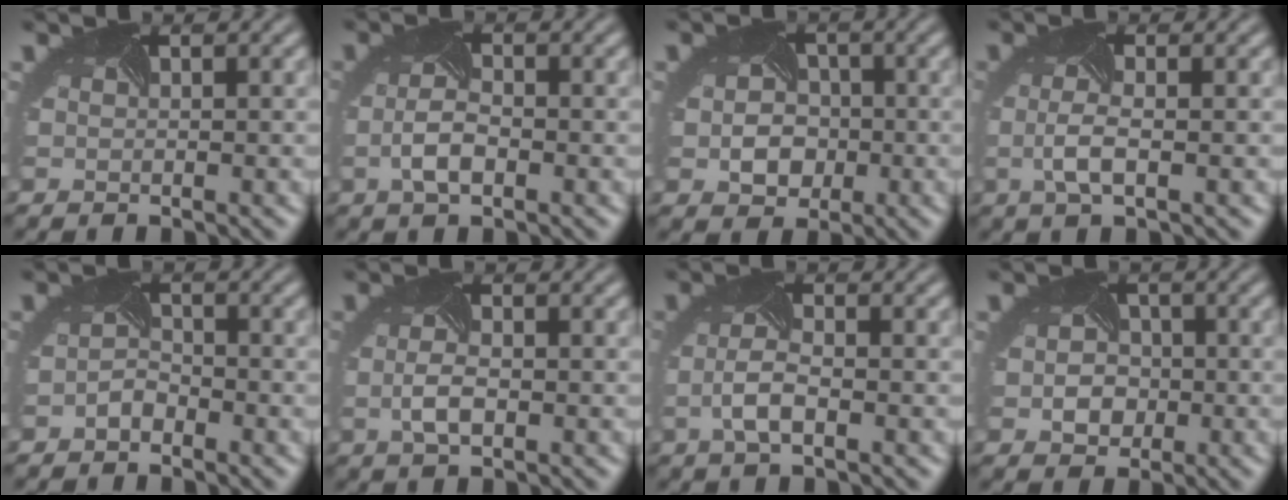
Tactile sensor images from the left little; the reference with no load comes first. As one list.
[{"total": 2.7, "force": [-1.0, 1.2, 2.2], "torque": [-0.055, -0.004, -0.020]}, {"total": 3.9, "force": [-0.6, 3.2, 2.1], "torque": [-0.033, -0.004, -0.010]}, {"total": 2.4, "force": [-0.5, 0.7, 2.3], "torque": [-0.057, -0.003, -0.010]}, {"total": 1.4, "force": [-1.3, 0.5, 0.3], "torque": [-0.013, 0.002, -0.025]}, {"total": 2.3, "force": [-0.6, 1.0, 2.0], "torque": [-0.049, -0.006, -0.010]}, {"total": 2.6, "force": [-0.9, 0.9, 2.3], "torque": [-0.060, -0.004, -0.019]}, {"total": 3.3, "force": [-0.4, 2.8, 1.7], "torque": [-0.018, -0.001, -0.009]}]